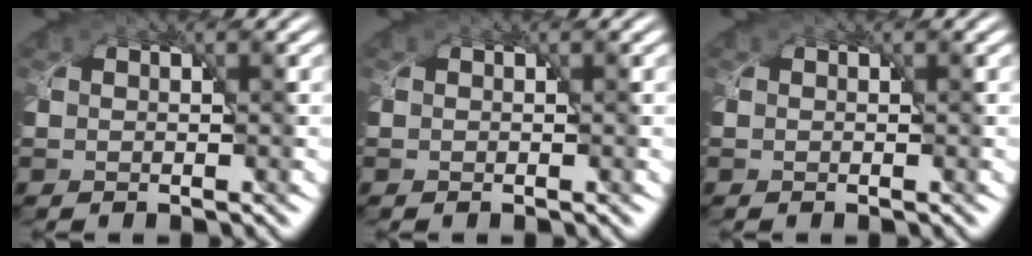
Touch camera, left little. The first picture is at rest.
{"total": 0.0}
{"total": 0.0}